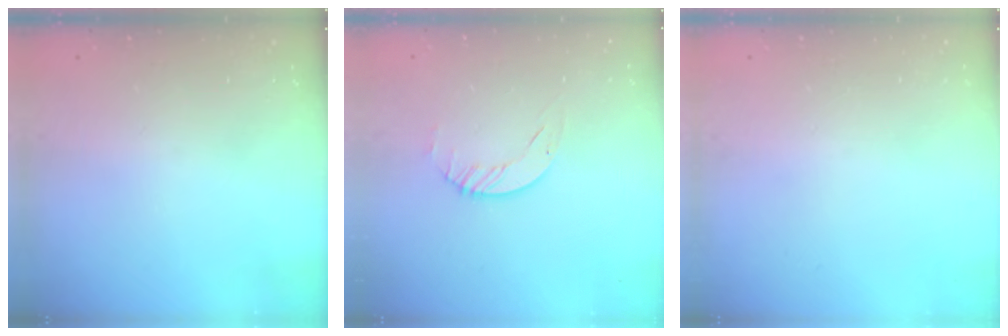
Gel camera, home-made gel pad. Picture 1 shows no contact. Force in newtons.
{"total": 2.3, "press": 2.3, "slide": 0.3}
{"total": 0.0}